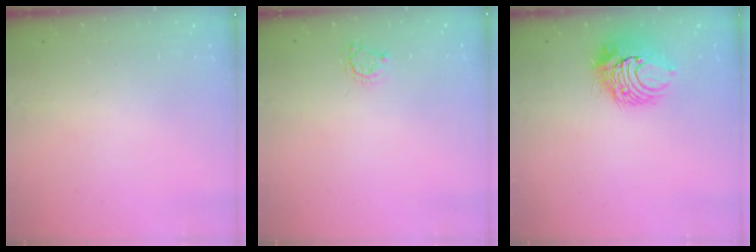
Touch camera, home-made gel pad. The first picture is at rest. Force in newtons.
{"total": 3.4, "press": 3.4, "slide": 0.4}
{"total": 10.3, "press": 10.3, "slide": 0.8}